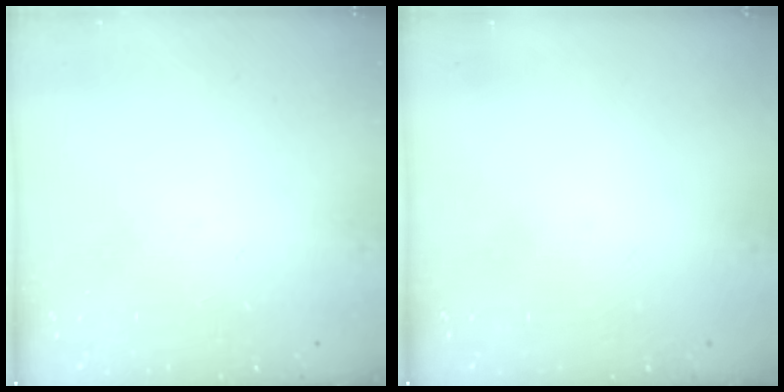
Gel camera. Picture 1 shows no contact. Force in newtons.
{"total": 0.0}